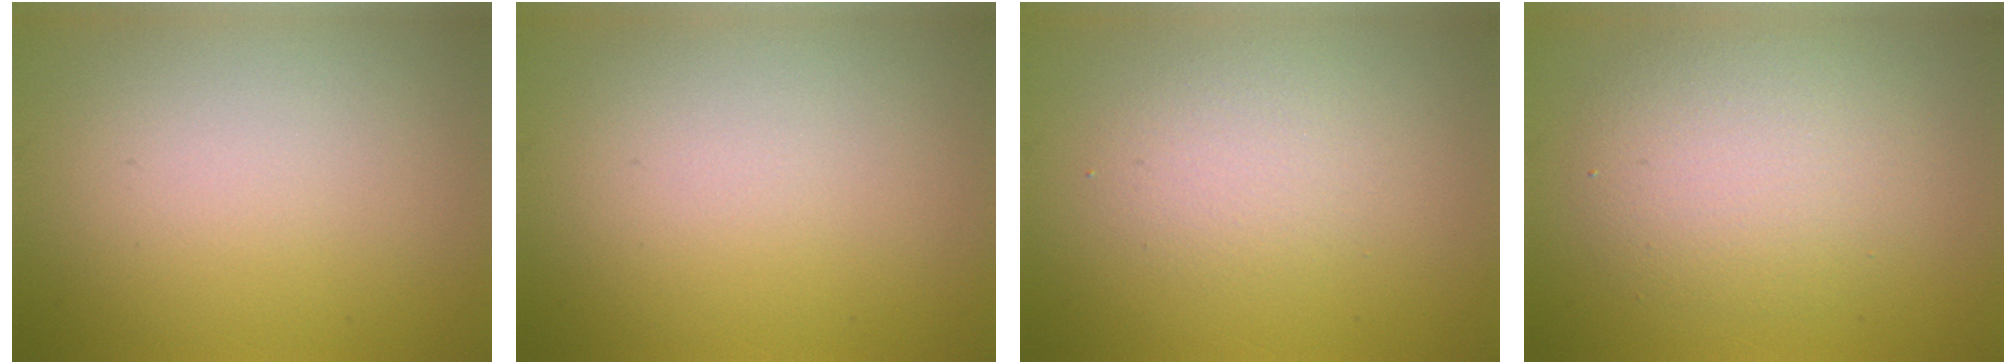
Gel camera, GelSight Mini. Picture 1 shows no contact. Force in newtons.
{"total": 0.0}
{"total": 2.2, "press": 2.2, "slide": 0.0}
{"total": 4.2, "press": 4.2, "slide": 0.0}